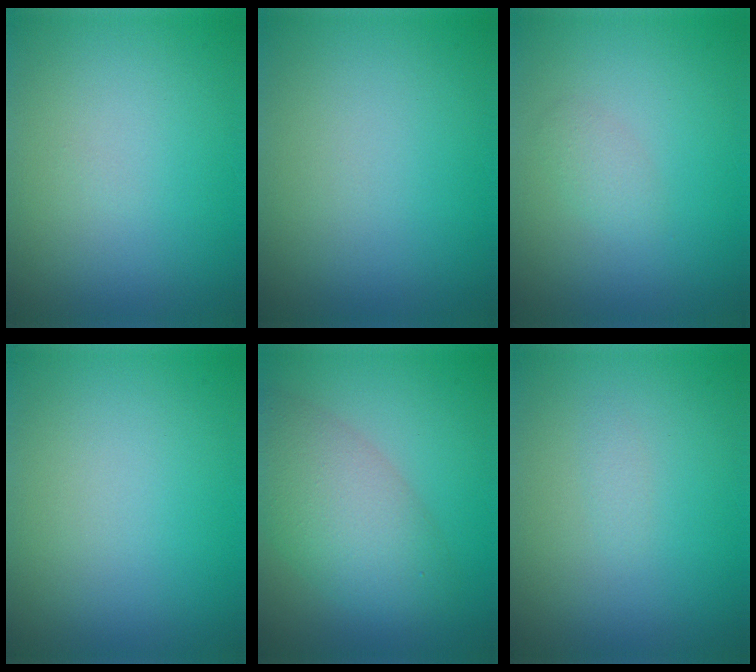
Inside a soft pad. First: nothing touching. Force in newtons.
{"total": 0.0}
{"total": 1.1, "press": 1.1, "slide": 0.1}
{"total": 0.0}
{"total": 6.4, "press": 6.4, "slide": 0.4}
{"total": 0.5, "press": 0.5, "slide": 0.0}